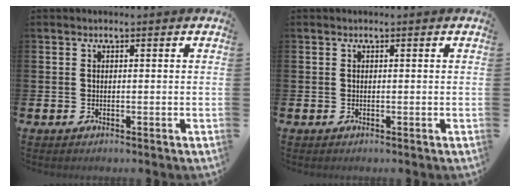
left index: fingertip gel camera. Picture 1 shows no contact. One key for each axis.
{"total": 0.0}